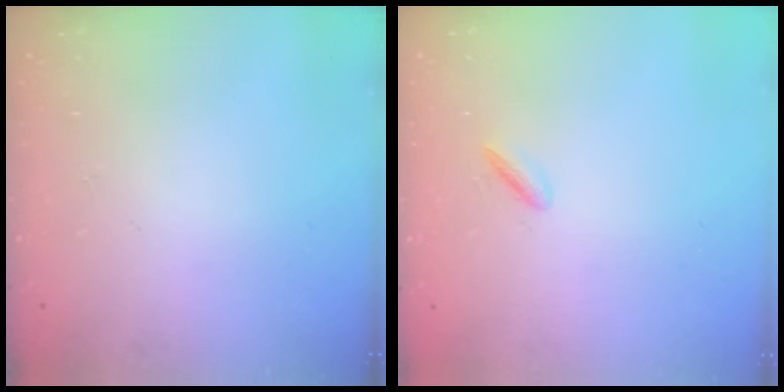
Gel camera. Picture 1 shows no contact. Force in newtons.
{"total": 2.2, "press": 2.1, "slide": 0.6}